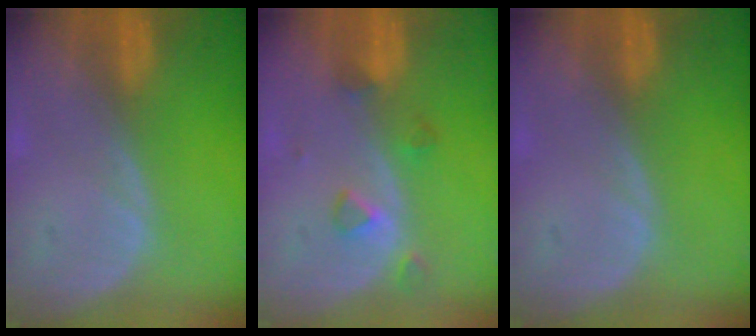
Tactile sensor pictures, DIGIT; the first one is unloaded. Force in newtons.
{"total": 3.2, "press": 3.1, "slide": 0.8}
{"total": 0.0}